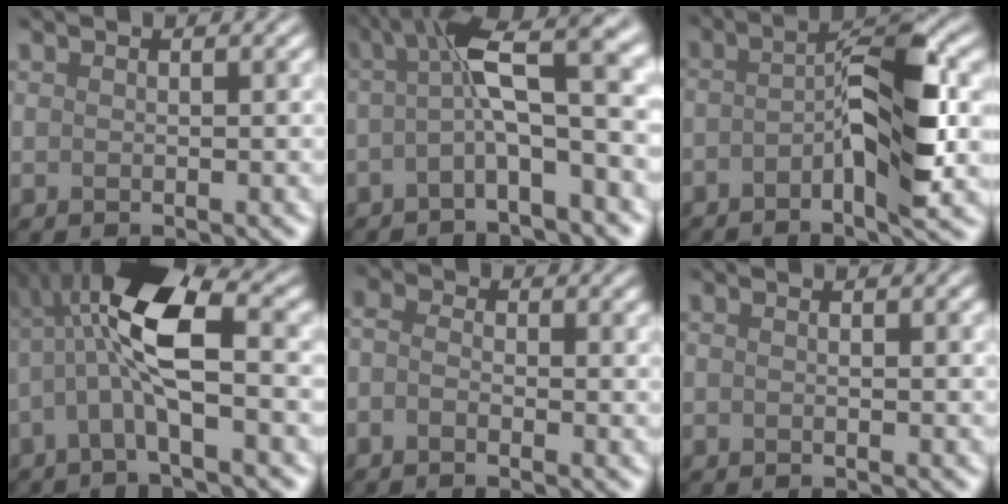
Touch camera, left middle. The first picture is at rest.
{"total": 6.7, "force": [-0.7, 0.8, 6.6], "torque": [-0.118, 0.031, -0.006]}
{"total": 5.7, "force": [-2.3, 0.1, 5.2], "torque": [-0.107, 0.011, -0.026]}
{"total": 6.2, "force": [-0.8, 1.3, 6.0], "torque": [-0.157, 0.022, 0.000]}
{"total": 2.1, "force": [-1.8, -0.8, -0.9], "torque": [-0.021, -0.006, -0.009]}
{"total": 1.1, "force": [0.0, 0.5, 1.0], "torque": [-0.007, 0.009, -0.006]}